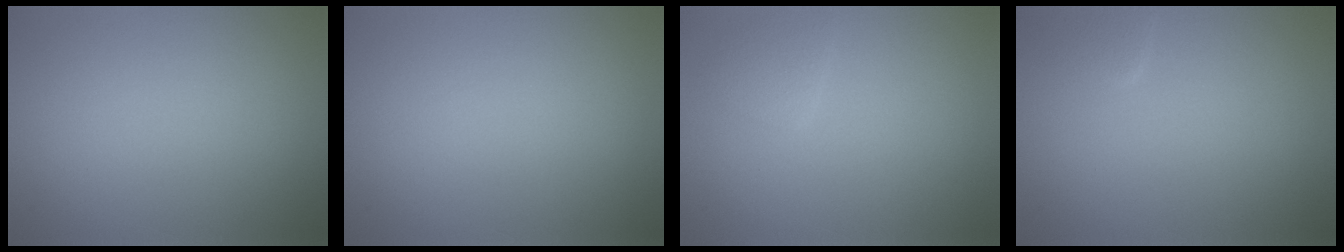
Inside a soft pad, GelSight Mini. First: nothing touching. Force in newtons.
{"total": 0.0}
{"total": 1.3, "press": 1.3, "slide": 0.1}
{"total": 0.9, "press": 0.9, "slide": 0.1}